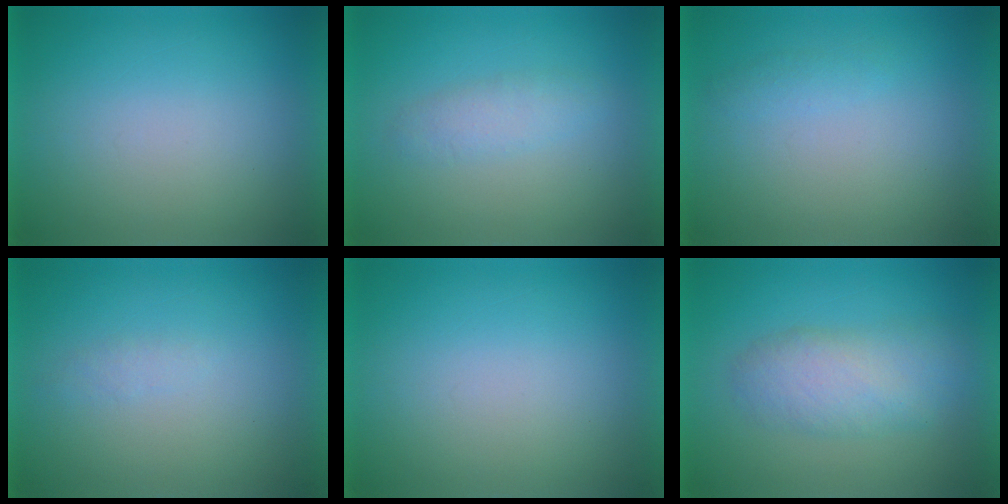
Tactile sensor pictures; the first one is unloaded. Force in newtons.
{"total": 2.2}
{"total": 1.4}
{"total": 1.2}
{"total": 0.0}
{"total": 4.5}